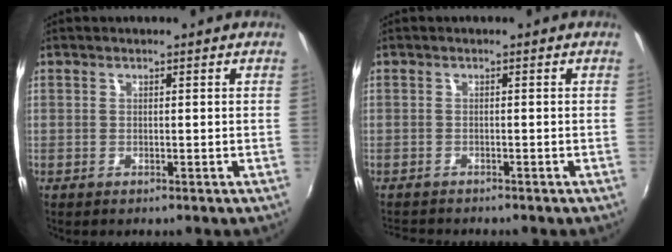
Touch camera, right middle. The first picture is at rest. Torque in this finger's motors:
{"motor_torque": [-0.01, -0.03, -0.02, 0.00]}